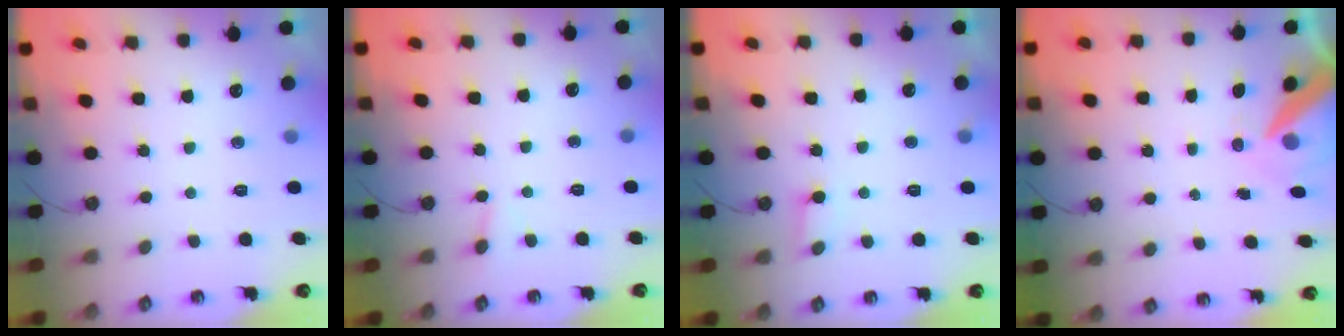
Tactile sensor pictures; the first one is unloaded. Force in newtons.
{"total": 3.8, "press": 3.8, "slide": 0.3}
{"total": 5.8, "press": 5.8, "slide": 0.5}
{"total": 10.4, "press": 10.3, "slide": 1.4}